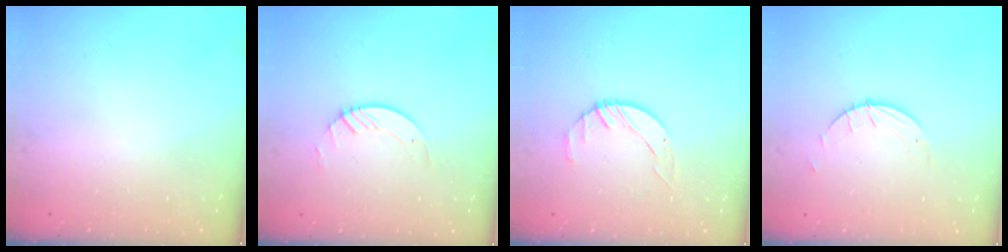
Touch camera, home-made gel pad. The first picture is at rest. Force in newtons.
{"total": 3.6, "press": 3.6, "slide": 0.4}
{"total": 3.2, "press": 3.2, "slide": 0.4}
{"total": 1.9, "press": 1.9, "slide": 0.1}